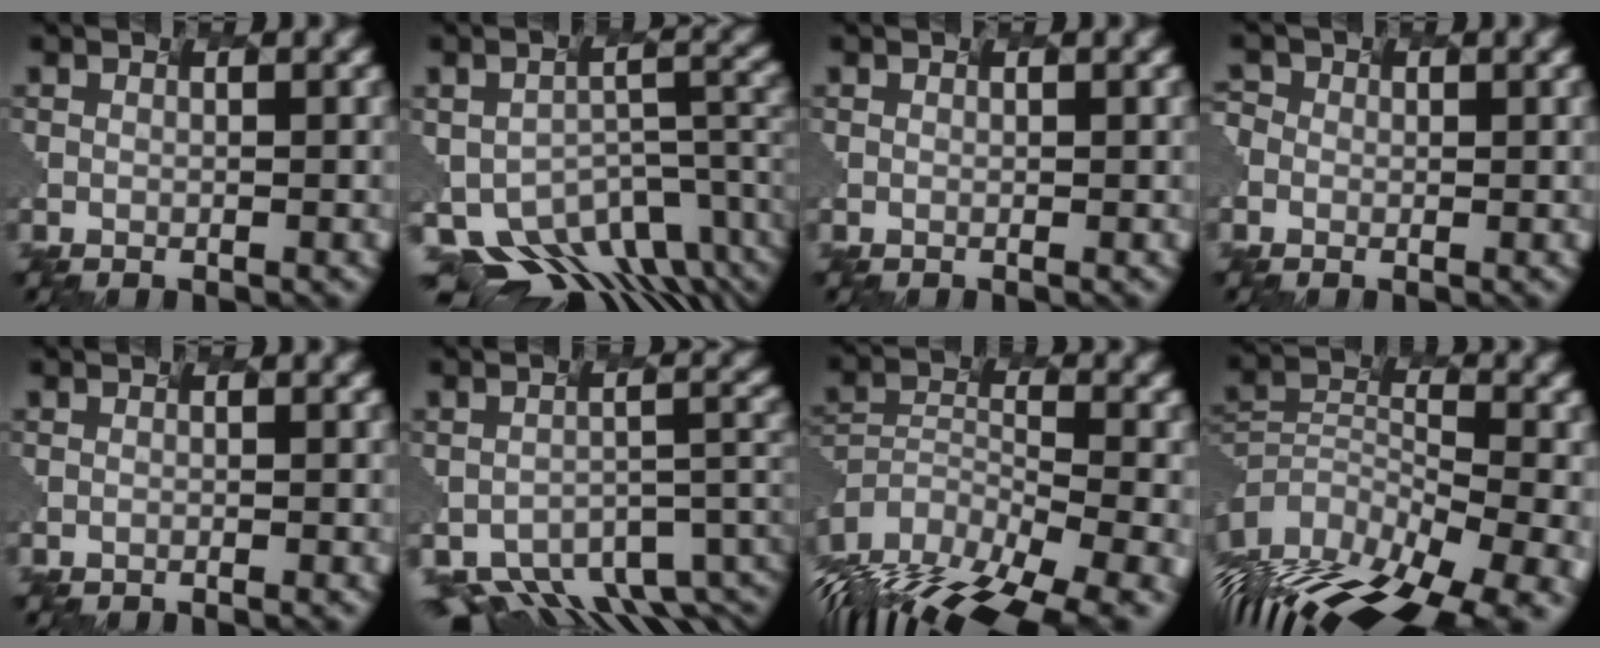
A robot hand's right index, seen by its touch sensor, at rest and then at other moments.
{"total": 8.4, "force": [-6.2, 4.1, 3.9], "torque": [-0.066, -0.016, -0.081]}
{"total": 0.0}
{"total": 1.8, "force": [-1.1, 1.4, 0.4], "torque": [-0.006, 0.002, -0.012]}
{"total": 0.6, "force": [-0.3, 0.3, 0.4], "torque": [0.010, 0.002, -0.005]}
{"total": 8.7, "force": [-7.4, 2.7, 3.6], "torque": [-0.061, -0.009, -0.099]}
{"total": 13.0, "force": [-10.3, 4.6, 6.4], "torque": [-0.119, 0.000, -0.144]}
{"total": 13.8, "force": [-8.5, 6.0, 9.0], "torque": [-0.167, 0.017, -0.112]}